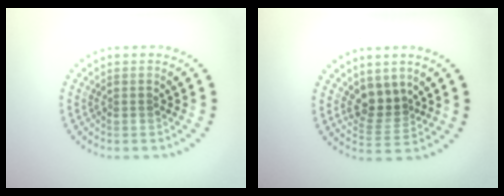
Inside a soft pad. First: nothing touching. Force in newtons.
{"total": 2.6, "press": 2.1, "slide": 1.5}